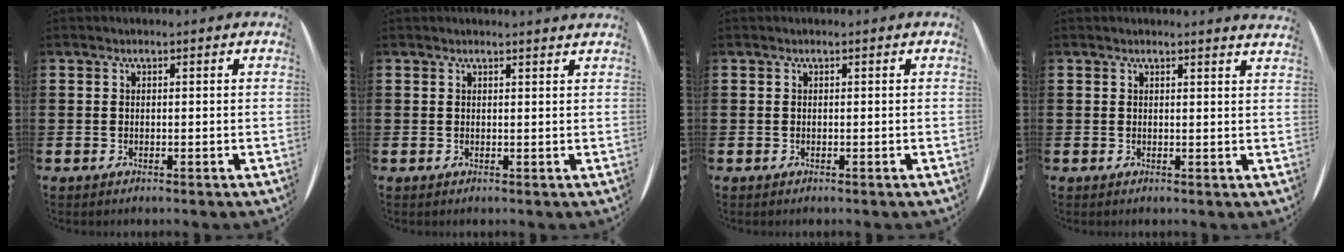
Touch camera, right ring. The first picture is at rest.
{"total": 0.8, "force": [0.7, -0.2, 0.1], "torque": [0.001, -0.001, 0.013]}
{"total": 0.0}
{"total": 1.0, "force": [1.0, -0.3, 0.2], "torque": [-0.001, -0.002, 0.019]}